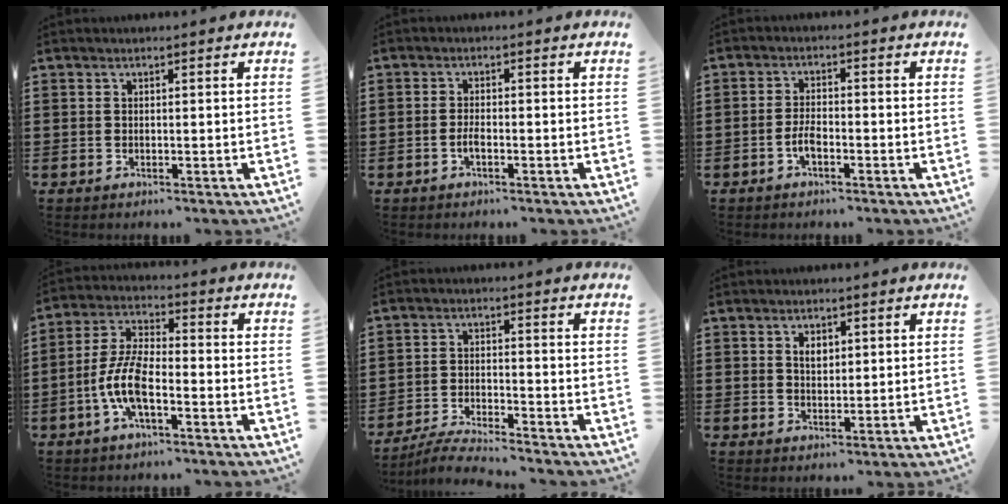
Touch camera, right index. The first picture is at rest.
{"total": 1.8, "force": [-0.8, 0.6, 1.5], "torque": [-0.029, 0.001, -0.015]}
{"total": 3.0, "force": [-1.4, 1.2, 2.4], "torque": [-0.058, 0.000, -0.031]}
{"total": 8.0, "force": [-2.8, 3.1, 6.8], "torque": [-0.163, -0.007, -0.059]}
{"total": 4.3, "force": [-4.2, -0.1, 1.1], "torque": [-0.028, -0.005, -0.084]}
{"total": 2.4, "force": [0.9, 1.5, 1.6], "torque": [-0.027, 0.004, 0.014]}